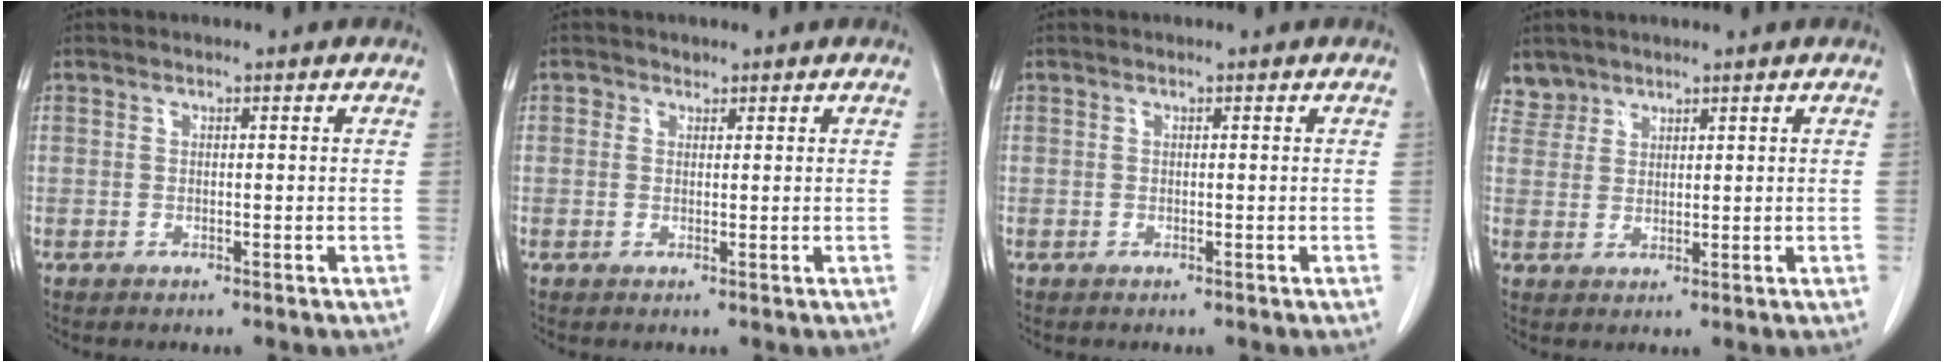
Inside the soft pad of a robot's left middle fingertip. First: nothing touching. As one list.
[{"total": 1.0, "force": [0.6, 0.9, 0.0], "torque": [0.009, -0.001, 0.005]}, {"total": 0.0}, {"total": 2.8, "force": [2.3, 1.4, -0.6], "torque": [0.018, 0.007, 0.045]}]